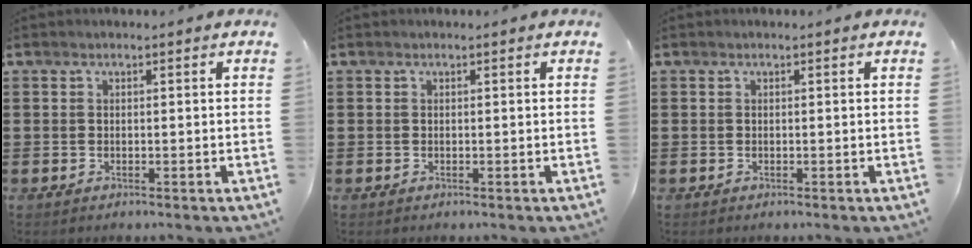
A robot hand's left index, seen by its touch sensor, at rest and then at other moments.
{"total": 0.0}
{"total": 0.0}